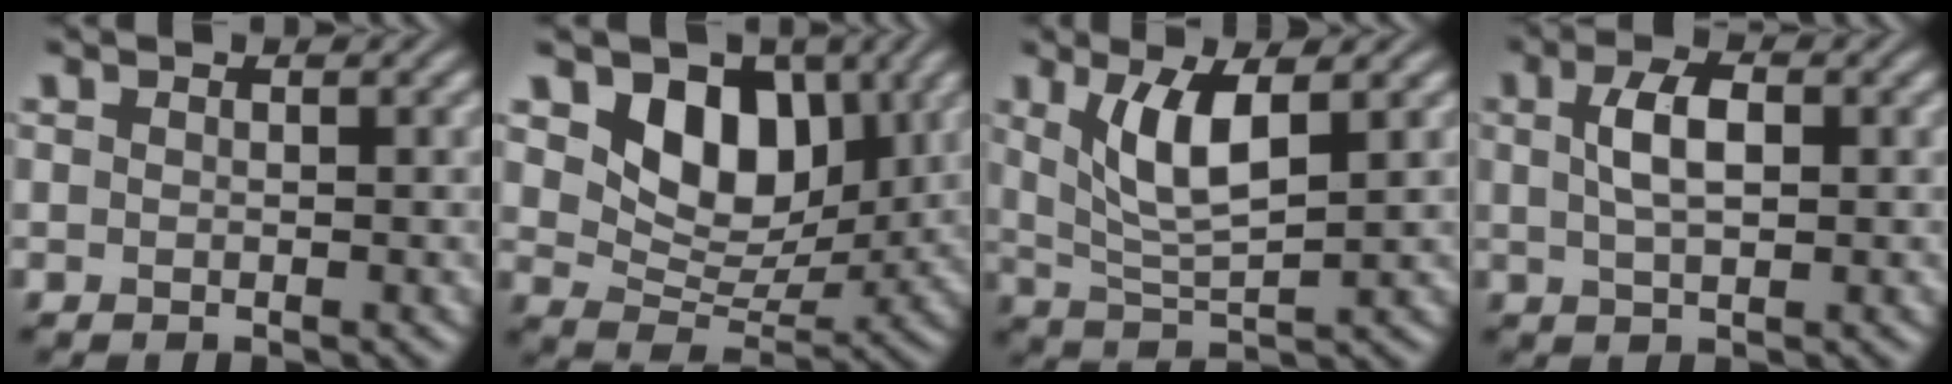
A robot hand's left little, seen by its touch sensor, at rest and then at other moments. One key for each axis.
{"total": 7.4, "fx": 2.9, "fy": 5.1, "fz": 4.5, "tx": -0.071, "ty": -0.016, "tz": 0.043}
{"total": 5.0, "fx": 1.8, "fy": 1.5, "fz": 4.5, "tx": -0.093, "ty": -0.007, "tz": 0.039}
{"total": 3.5, "fx": 0.8, "fy": 1.6, "fz": 3.0, "tx": -0.064, "ty": 0.005, "tz": 0.013}